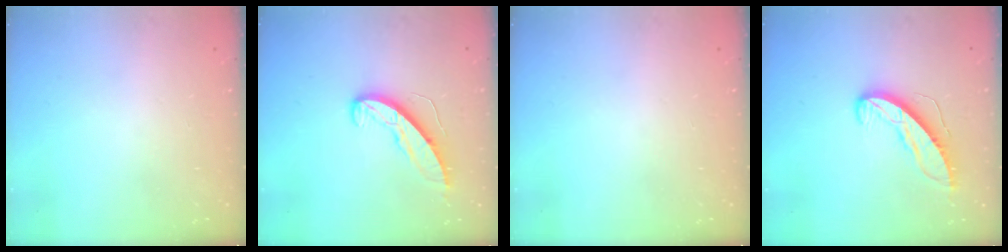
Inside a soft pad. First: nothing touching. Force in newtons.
{"total": 8.9, "press": 8.9, "slide": 0.5}
{"total": 0.0}
{"total": 8.9, "press": 8.9, "slide": 0.6}